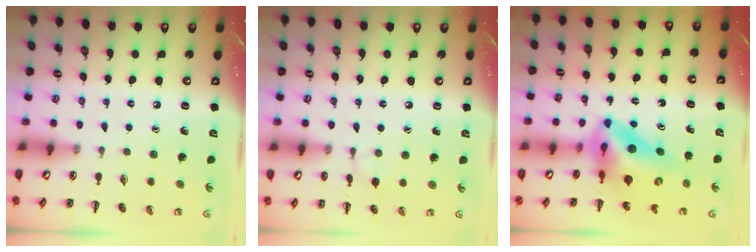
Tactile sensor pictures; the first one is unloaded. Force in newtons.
{"total": 5.2, "press": 4.8, "slide": 1.9}
{"total": 12.2, "press": 11.6, "slide": 3.8}